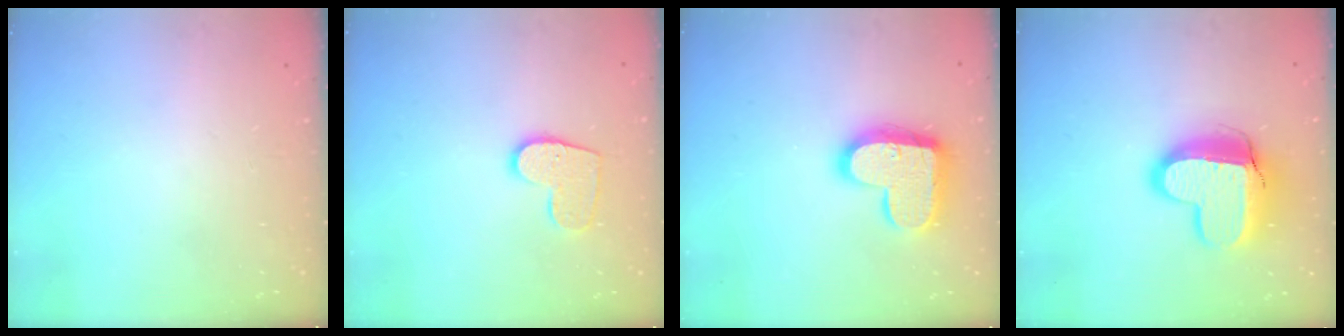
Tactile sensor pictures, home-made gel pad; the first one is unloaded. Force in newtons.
{"total": 10.9, "press": 10.9, "slide": 0.5}
{"total": 16.9, "press": 16.8, "slide": 1.1}
{"total": 14.6, "press": 14.5, "slide": 1.1}